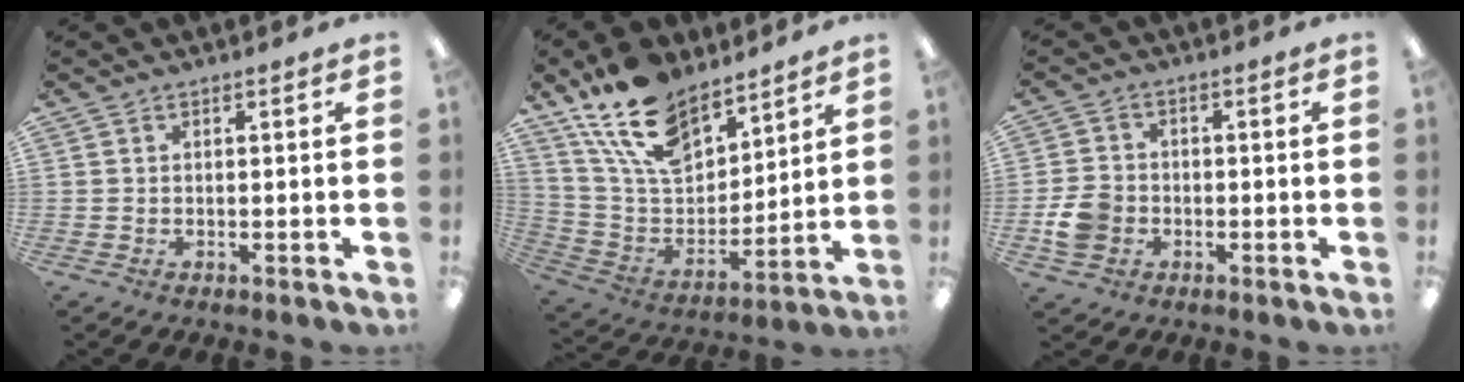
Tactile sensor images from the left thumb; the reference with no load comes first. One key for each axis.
{"total": 18.4, "fx": 13.4, "fy": 9.1, "fz": 8.8, "tx": -0.185, "ty": -0.065, "tz": 0.250}
{"total": 6.6, "fx": -1.9, "fy": 5.3, "fz": 3.4, "tx": -0.067, "ty": 0.009, "tz": -0.035}